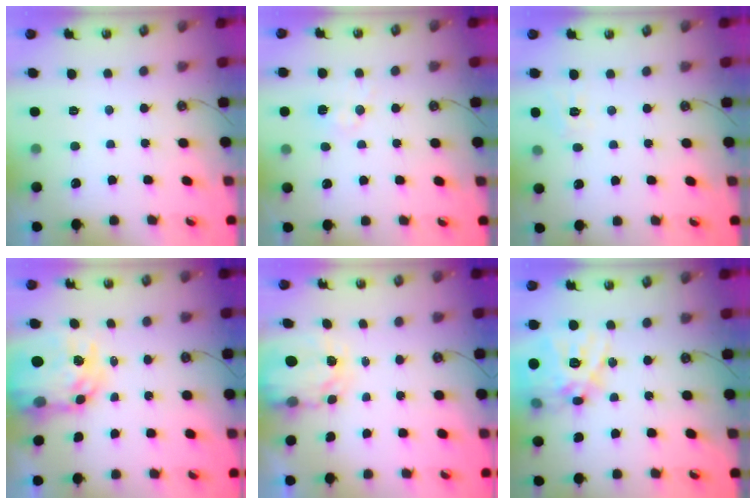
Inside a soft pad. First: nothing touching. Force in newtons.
{"total": 6.3, "press": 6.3, "slide": 0.6}
{"total": 4.9, "press": 4.9, "slide": 0.7}
{"total": 11.7, "press": 11.7, "slide": 1.0}
{"total": 3.8, "press": 3.8, "slide": 0.1}
{"total": 21.8, "press": 21.5, "slide": 3.3}